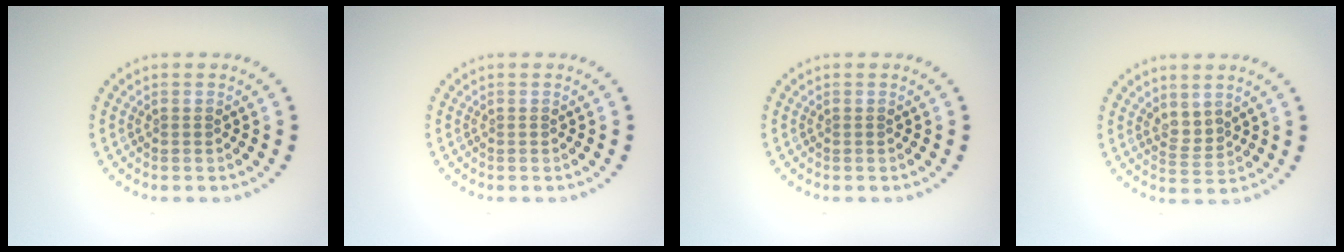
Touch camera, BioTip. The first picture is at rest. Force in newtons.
{"total": 0.0}
{"total": 0.0}
{"total": 1.8, "press": 1.4, "slide": 1.2}